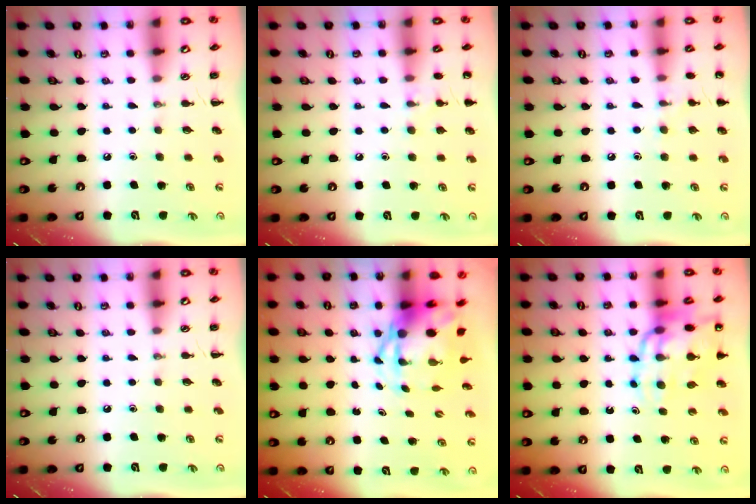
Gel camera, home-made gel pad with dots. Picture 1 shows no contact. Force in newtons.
{"total": 6.0, "press": 5.8, "slide": 1.7}
{"total": 7.0, "press": 6.8, "slide": 1.8}
{"total": 0.0}
{"total": 5.2, "press": 5.0, "slide": 1.5}
{"total": 17.0, "press": 16.6, "slide": 3.9}